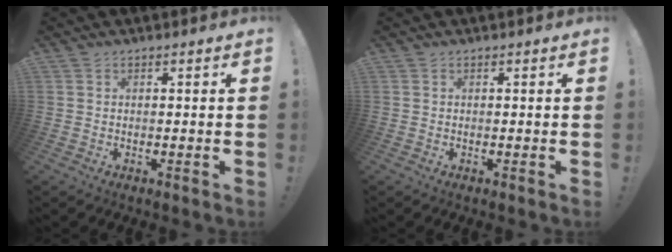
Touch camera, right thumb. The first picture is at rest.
{"total": 0.0}